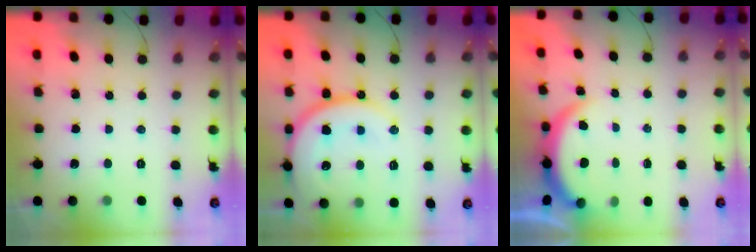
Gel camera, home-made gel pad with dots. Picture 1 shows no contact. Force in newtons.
{"total": 18.3, "press": 18.2, "slide": 1.8}
{"total": 4.0, "press": 4.0, "slide": 0.2}